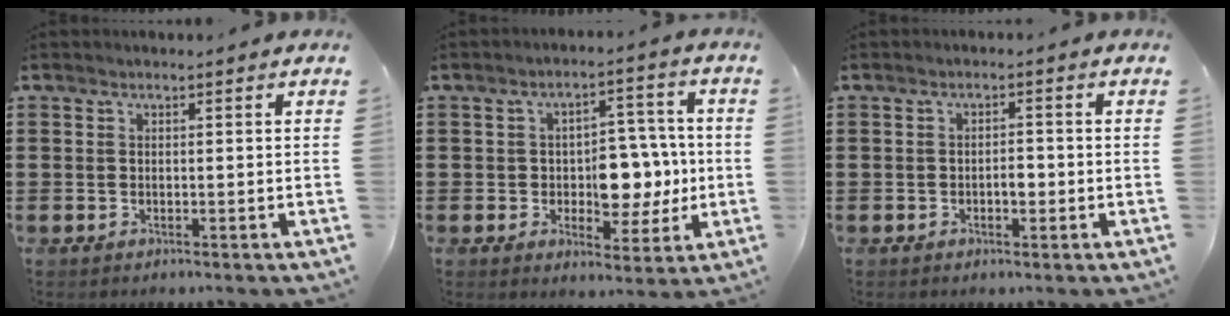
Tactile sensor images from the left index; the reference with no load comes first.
{"total": 7.7, "force": [-0.6, 5.2, 5.6], "torque": [-0.080, 0.004, -0.015]}
{"total": 2.1, "force": [-0.5, 0.9, 1.8], "torque": [-0.036, 0.003, -0.011]}